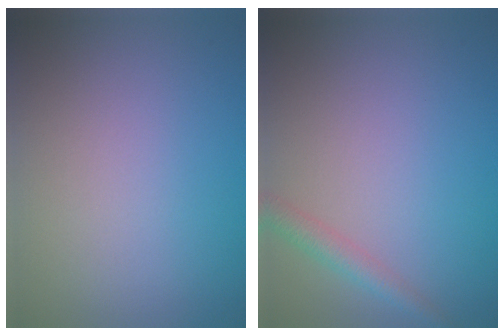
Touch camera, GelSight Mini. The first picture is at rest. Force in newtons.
{"total": 2.0, "press": 2.0, "slide": 0.0}